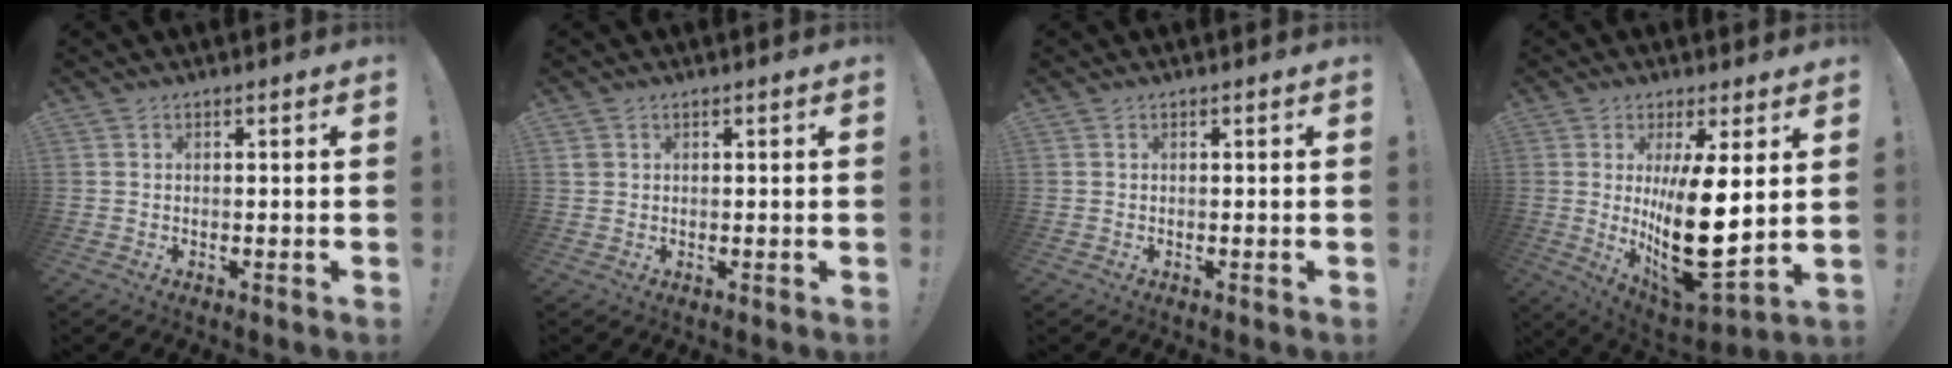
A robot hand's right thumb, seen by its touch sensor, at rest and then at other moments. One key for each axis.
{"total": 1.6, "fx": 0.8, "fy": 1.3, "fz": 0.5, "tx": -0.008, "ty": 0.002, "tz": 0.017}
{"total": 0.0}
{"total": 19.5, "fx": 2.5, "fy": 7.5, "fz": 17.8, "tx": -0.289, "ty": -0.049, "tz": 0.051}